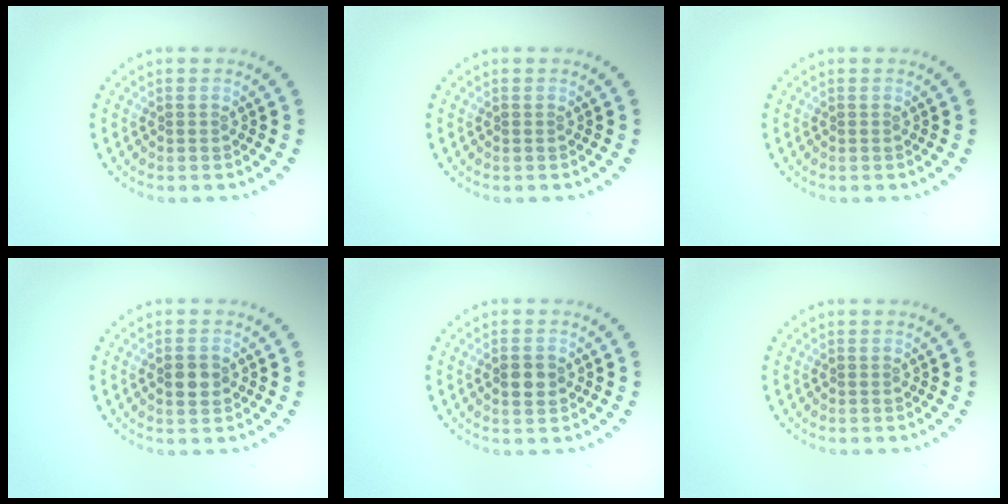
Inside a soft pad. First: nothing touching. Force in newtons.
{"total": 0.0}
{"total": 0.0}
{"total": 2.4, "press": 2.4, "slide": 0.0}
{"total": 2.4, "press": 2.4, "slide": 0.0}
{"total": 0.0}